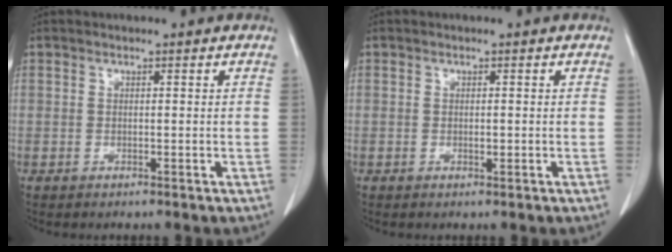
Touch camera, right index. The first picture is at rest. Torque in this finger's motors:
{"motor_torque": [0.17, -0.24, 0.06, 0.02]}